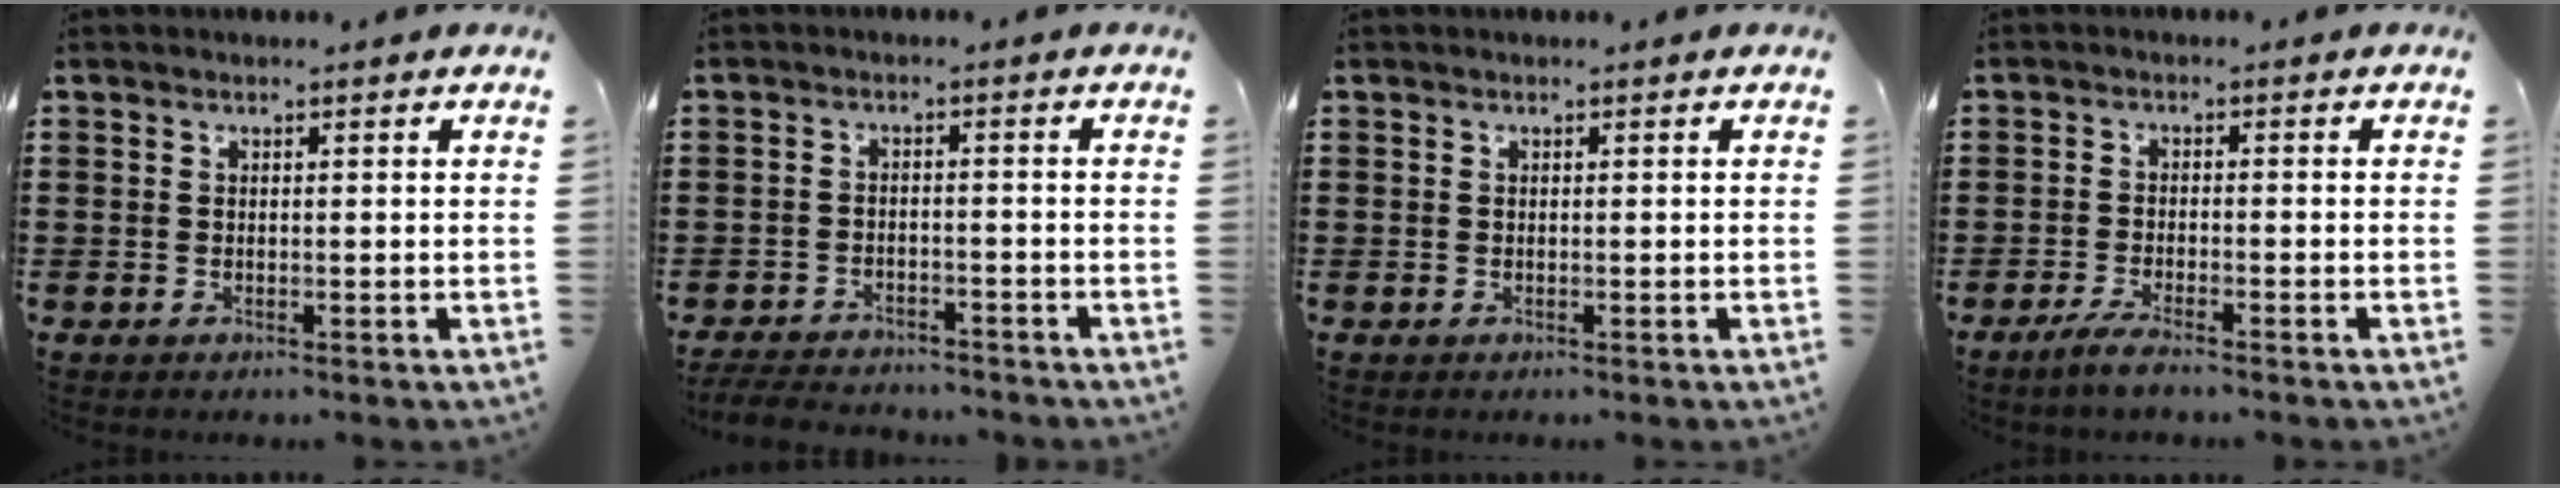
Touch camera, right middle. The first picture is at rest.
{"total": 3.8, "force": [-3.7, 0.4, 0.5], "torque": [-0.017, -0.002, -0.079]}
{"total": 0.0}
{"total": 2.7, "force": [-2.1, -0.1, 1.7], "torque": [-0.035, -0.003, -0.040]}